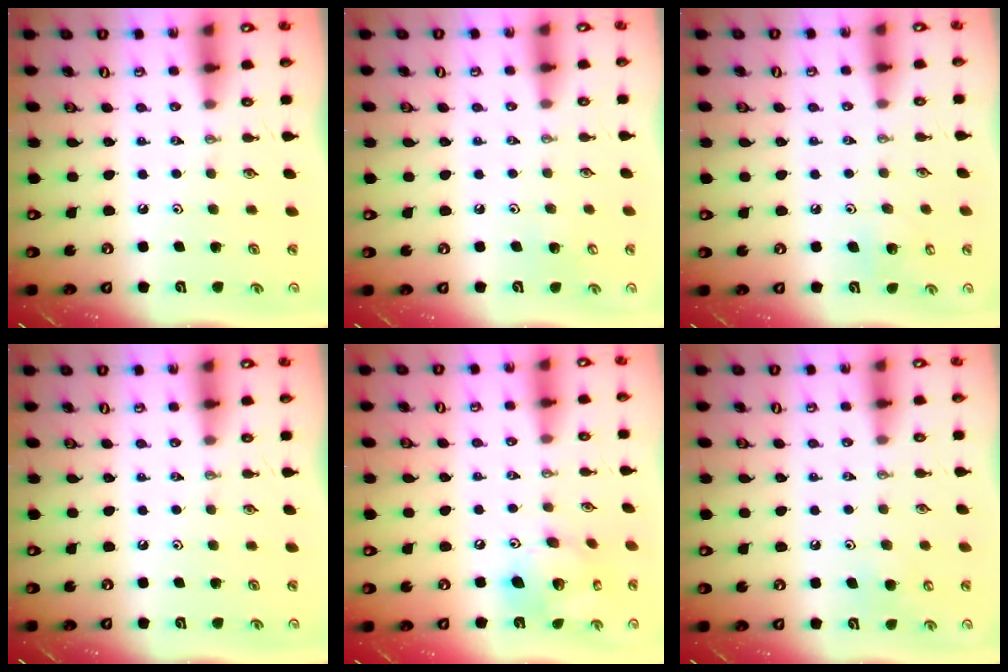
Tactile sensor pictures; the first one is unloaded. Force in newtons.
{"total": 4.0, "press": 3.9, "slide": 0.4}
{"total": 7.5, "press": 7.4, "slide": 1.1}
{"total": 0.0}
{"total": 14.4, "press": 14.3, "slide": 1.9}
{"total": 6.4, "press": 6.4, "slide": 0.7}